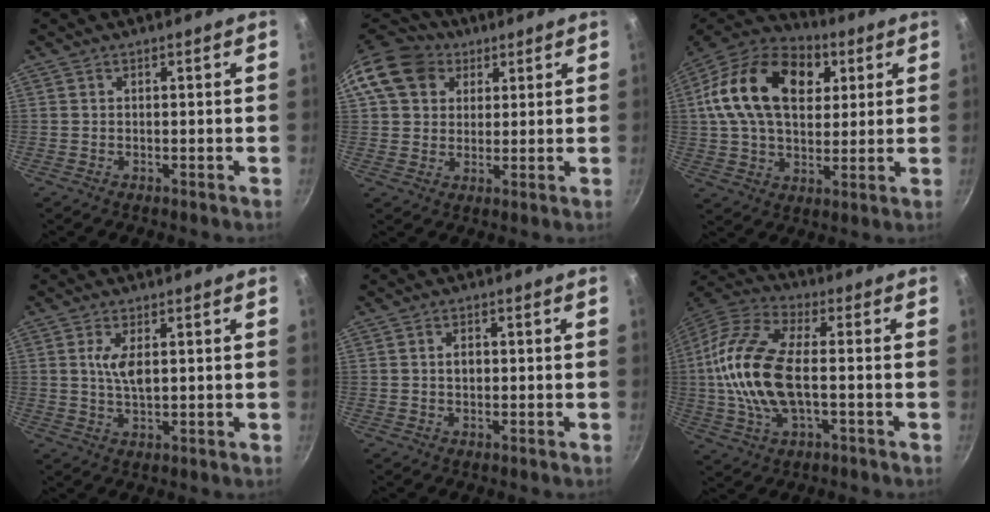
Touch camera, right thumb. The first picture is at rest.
{"total": 12.9, "force": [4.9, 10.4, 5.9], "torque": [-0.095, 0.015, 0.077]}
{"total": 23.4, "force": [6.6, 15.3, 16.4], "torque": [-0.270, 0.009, 0.099]}
{"total": 4.9, "force": [1.1, 2.0, 4.3], "torque": [-0.080, -0.005, 0.022]}
{"total": 2.1, "force": [0.1, 1.4, 1.5], "torque": [-0.017, 0.005, 0.003]}
{"total": 17.9, "force": [-1.1, 8.6, 15.6], "torque": [-0.317, 0.027, -0.037]}